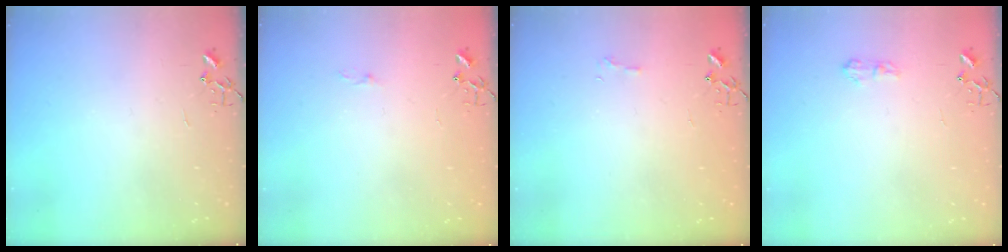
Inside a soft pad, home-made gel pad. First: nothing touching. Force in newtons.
{"total": 3.4, "press": 3.4, "slide": 0.4}
{"total": 6.0, "press": 5.9, "slide": 0.7}
{"total": 5.8, "press": 5.8, "slide": 0.8}